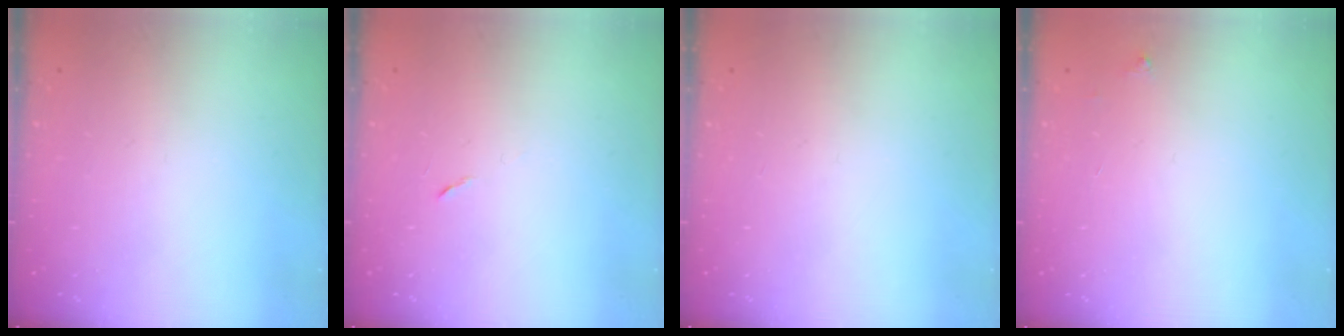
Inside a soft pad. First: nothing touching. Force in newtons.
{"total": 5.2, "press": 4.8, "slide": 2.1}
{"total": 0.0}
{"total": 2.5, "press": 2.5, "slide": 0.4}